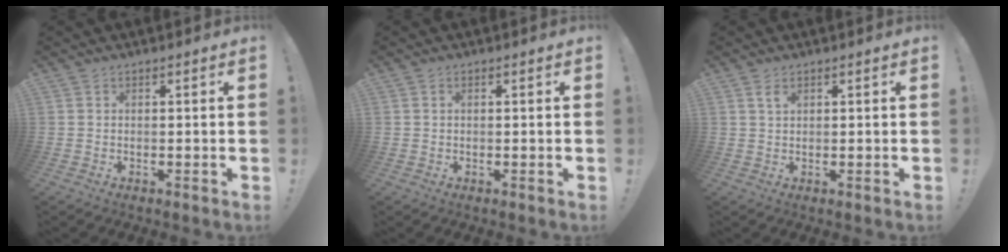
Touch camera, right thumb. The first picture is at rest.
{"total": 0.7, "force": [0.3, 0.4, 0.4], "torque": [-0.018, 0.005, 0.007]}
{"total": 2.2, "force": [1.1, 1.0, 1.7], "torque": [-0.032, 0.001, 0.019]}